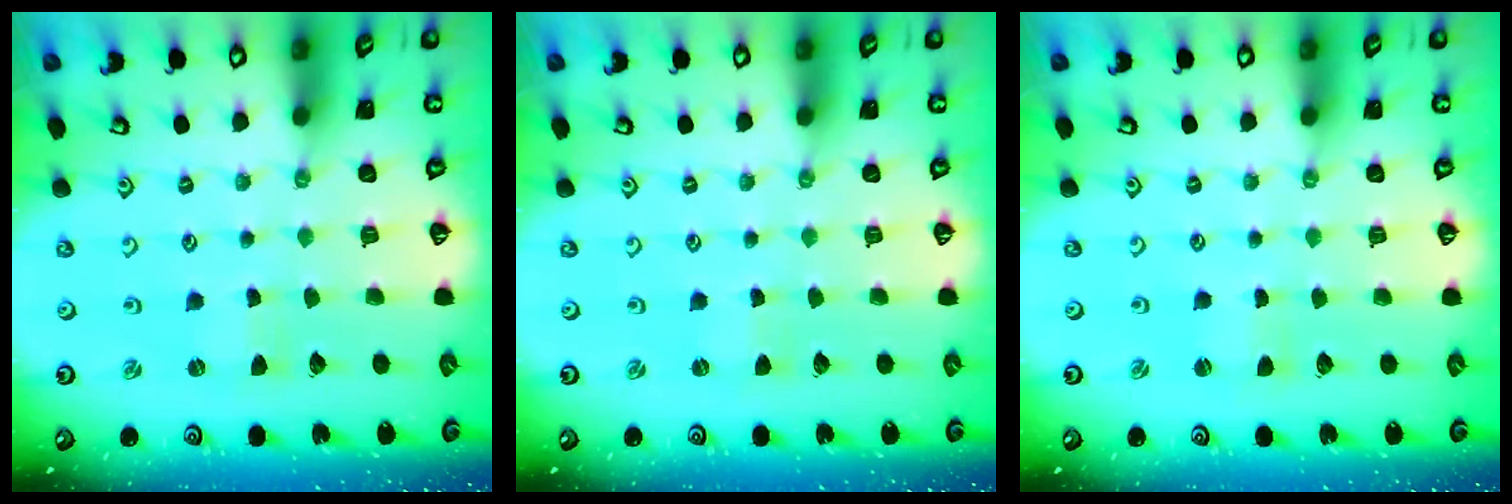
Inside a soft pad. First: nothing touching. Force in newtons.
{"total": 0.0}
{"total": 0.0}